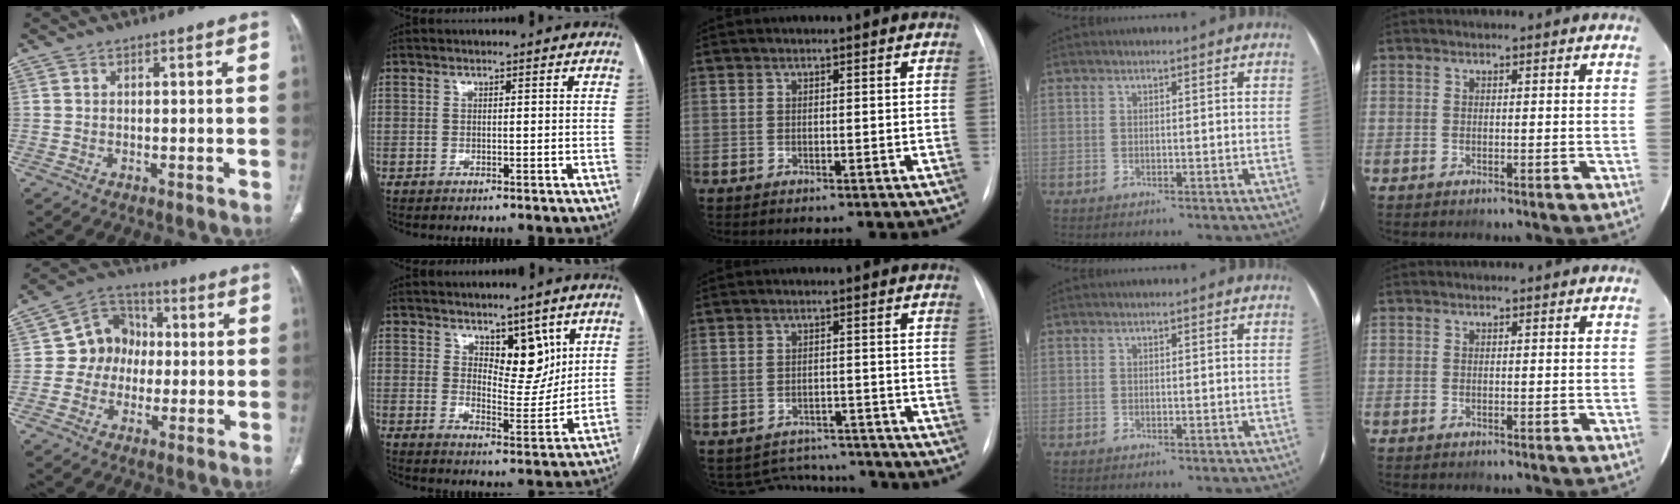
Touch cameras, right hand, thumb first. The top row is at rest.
{"thumb": {"total": 9.5, "force": [-0.4, 8.6, 4.1], "torque": [-0.023, 0.025, -0.020]}, "index": {"total": 7.6, "force": [4.2, 3.5, 5.3], "torque": [-0.068, -0.009, 0.072]}, "middle": {"total": 7.3, "force": [-7.0, 2.2, -0.8], "torque": [0.013, 0.022, -0.093]}}